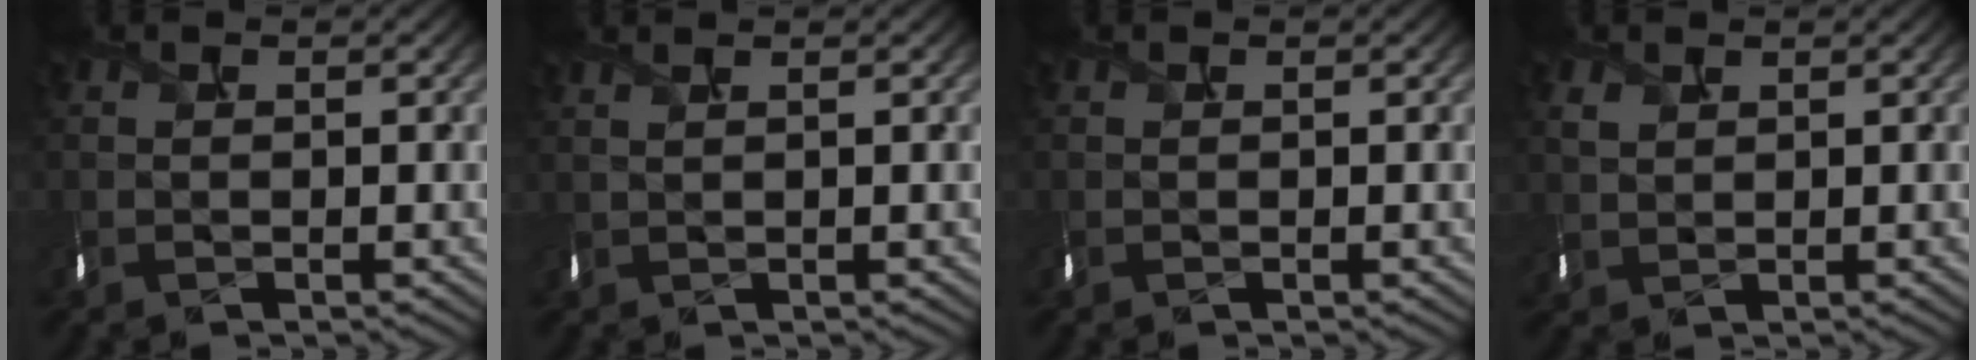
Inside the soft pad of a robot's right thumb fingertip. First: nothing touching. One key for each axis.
{"total": 1.4, "fx": 0.9, "fy": 0.5, "fz": 0.9, "tx": -0.008, "ty": -0.001, "tz": 0.008}
{"total": 0.0}
{"total": 1.3, "fx": 1.0, "fy": 0.9, "fz": 0.1, "tx": -0.015, "ty": -0.006, "tz": 0.031}